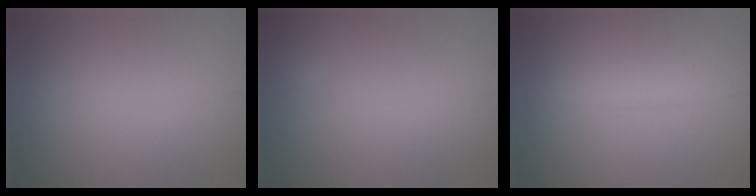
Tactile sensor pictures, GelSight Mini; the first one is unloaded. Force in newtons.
{"total": 1.9, "press": 1.9, "slide": 0.1}
{"total": 6.0, "press": 6.0, "slide": 0.3}